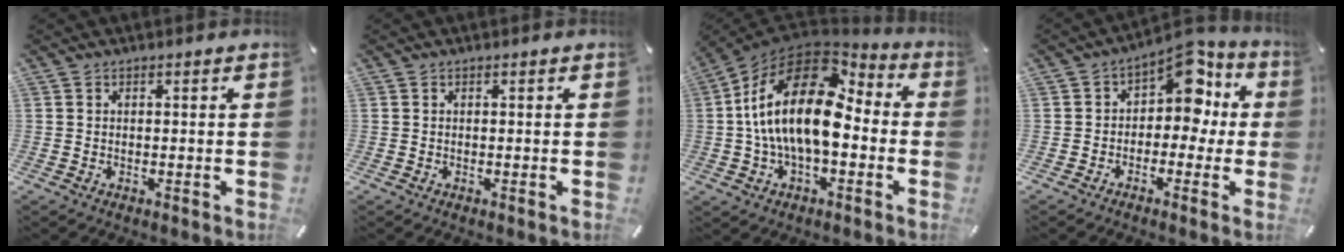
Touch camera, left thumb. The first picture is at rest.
{"total": 0.0}
{"total": 21.3, "force": [1.5, 12.1, 17.5], "torque": [-0.333, 0.003, 0.022]}
{"total": 10.1, "force": [4.0, 6.6, 6.6], "torque": [-0.091, -0.023, 0.068]}